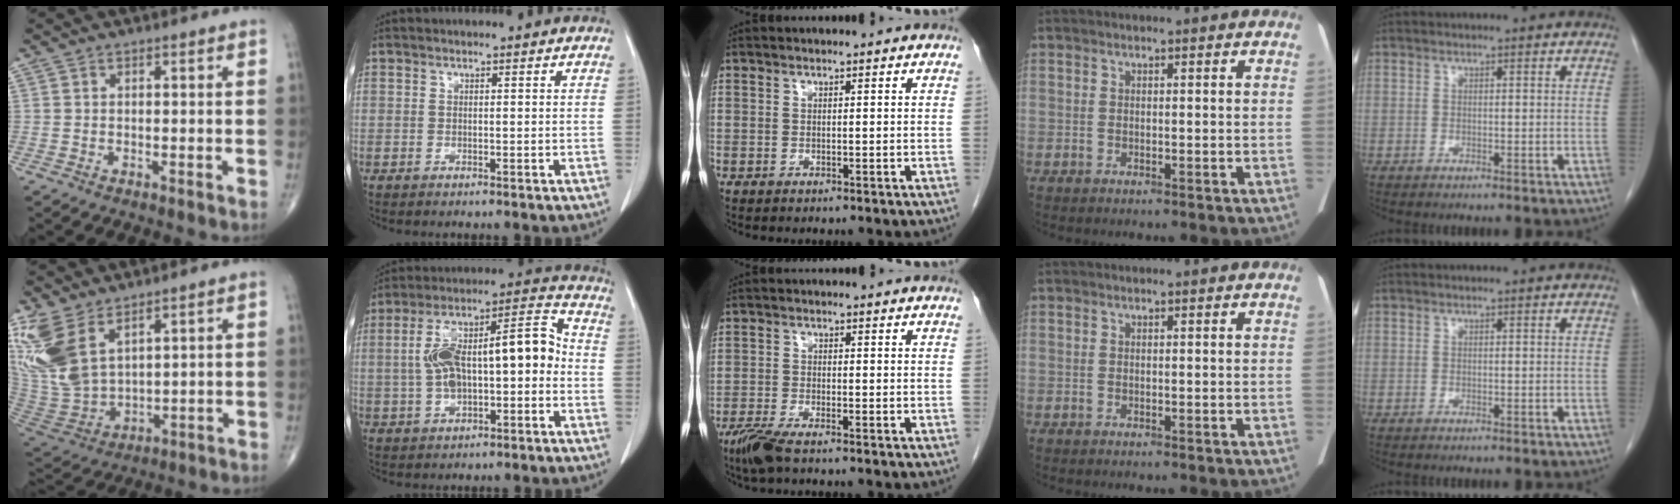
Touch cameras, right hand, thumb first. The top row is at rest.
{"thumb": {"total": 15.6, "force": [8.1, 8.2, 10.5], "torque": [-0.233, -0.035, 0.183]}, "index": {"total": 14.6, "force": [-1.0, 5.0, 13.7], "torque": [-0.241, 0.051, -0.011]}, "middle": {"total": 3.9, "force": [-2.9, 0.5, 2.6], "torque": [-0.059, -0.010, -0.060]}}